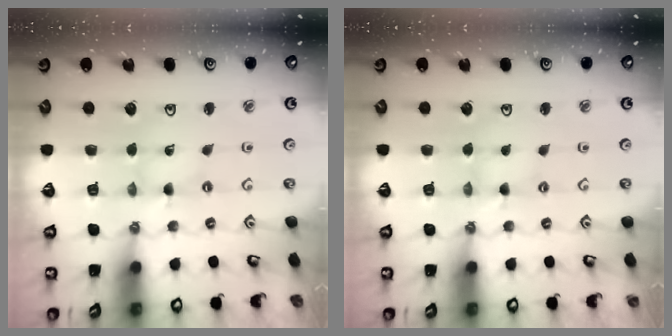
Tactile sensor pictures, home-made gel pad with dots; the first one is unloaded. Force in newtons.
{"total": 0.9, "press": 0.9, "slide": 0.2}